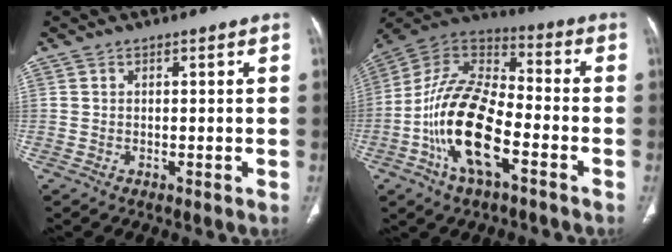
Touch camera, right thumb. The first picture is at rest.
{"total": 18.6, "force": [-6.6, 8.6, 15.1], "torque": [-0.277, 0.046, -0.124]}